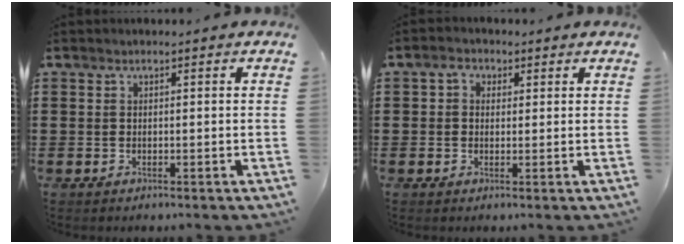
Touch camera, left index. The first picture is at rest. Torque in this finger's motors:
{"motor_torque": [1.09, 1.05, 0.02, 0.01]}